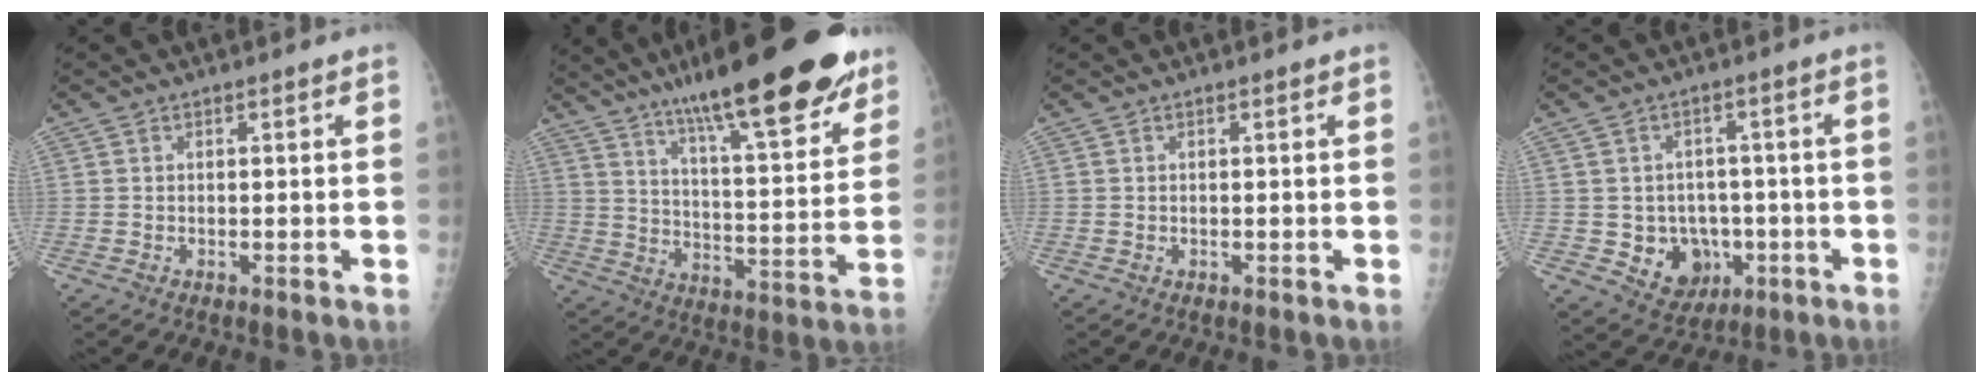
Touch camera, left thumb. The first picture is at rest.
{"total": 25.6, "force": [17.2, 5.7, 18.1], "torque": [-0.247, -0.049, 0.263]}
{"total": 0.0}
{"total": 8.5, "force": [-1.8, 7.4, 3.8], "torque": [-0.022, 0.011, -0.012]}